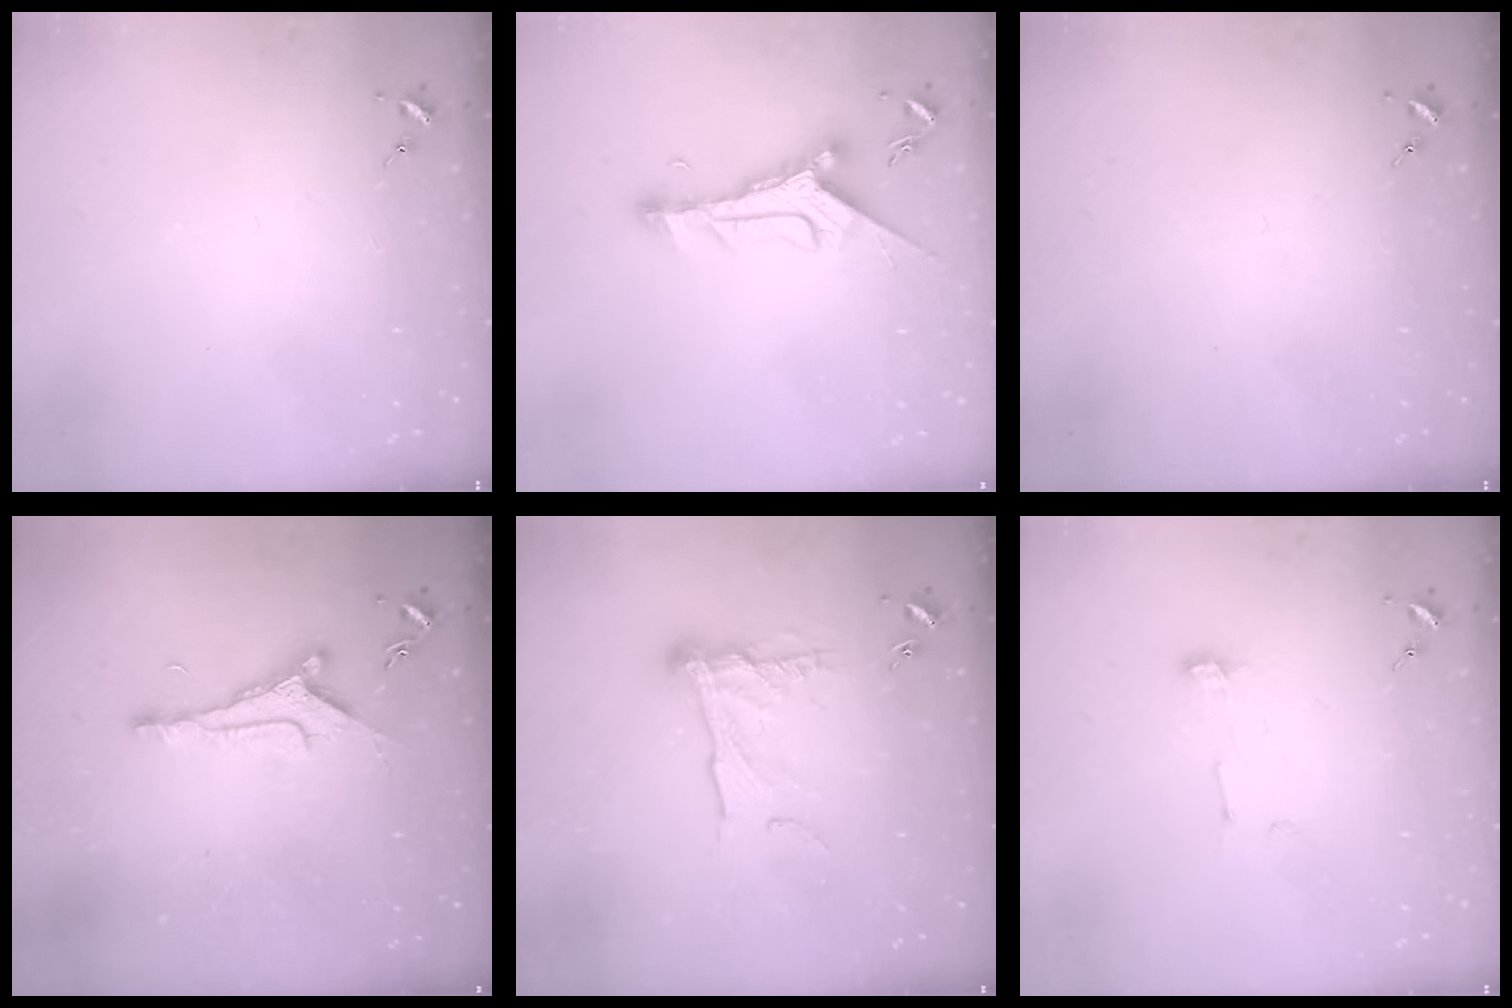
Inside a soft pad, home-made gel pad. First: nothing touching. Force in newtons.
{"total": 9.6, "press": 9.6, "slide": 0.5}
{"total": 0.0}
{"total": 8.7, "press": 8.7, "slide": 0.6}
{"total": 13.3, "press": 13.2, "slide": 1.2}
{"total": 4.2, "press": 4.2, "slide": 0.5}